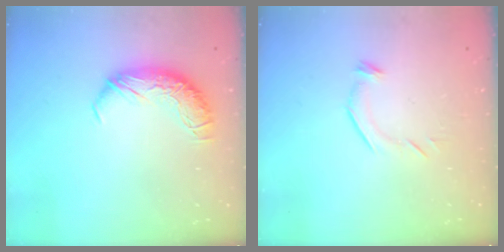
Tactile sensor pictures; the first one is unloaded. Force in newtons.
{"total": 5.8, "press": 5.7, "slide": 1.0}